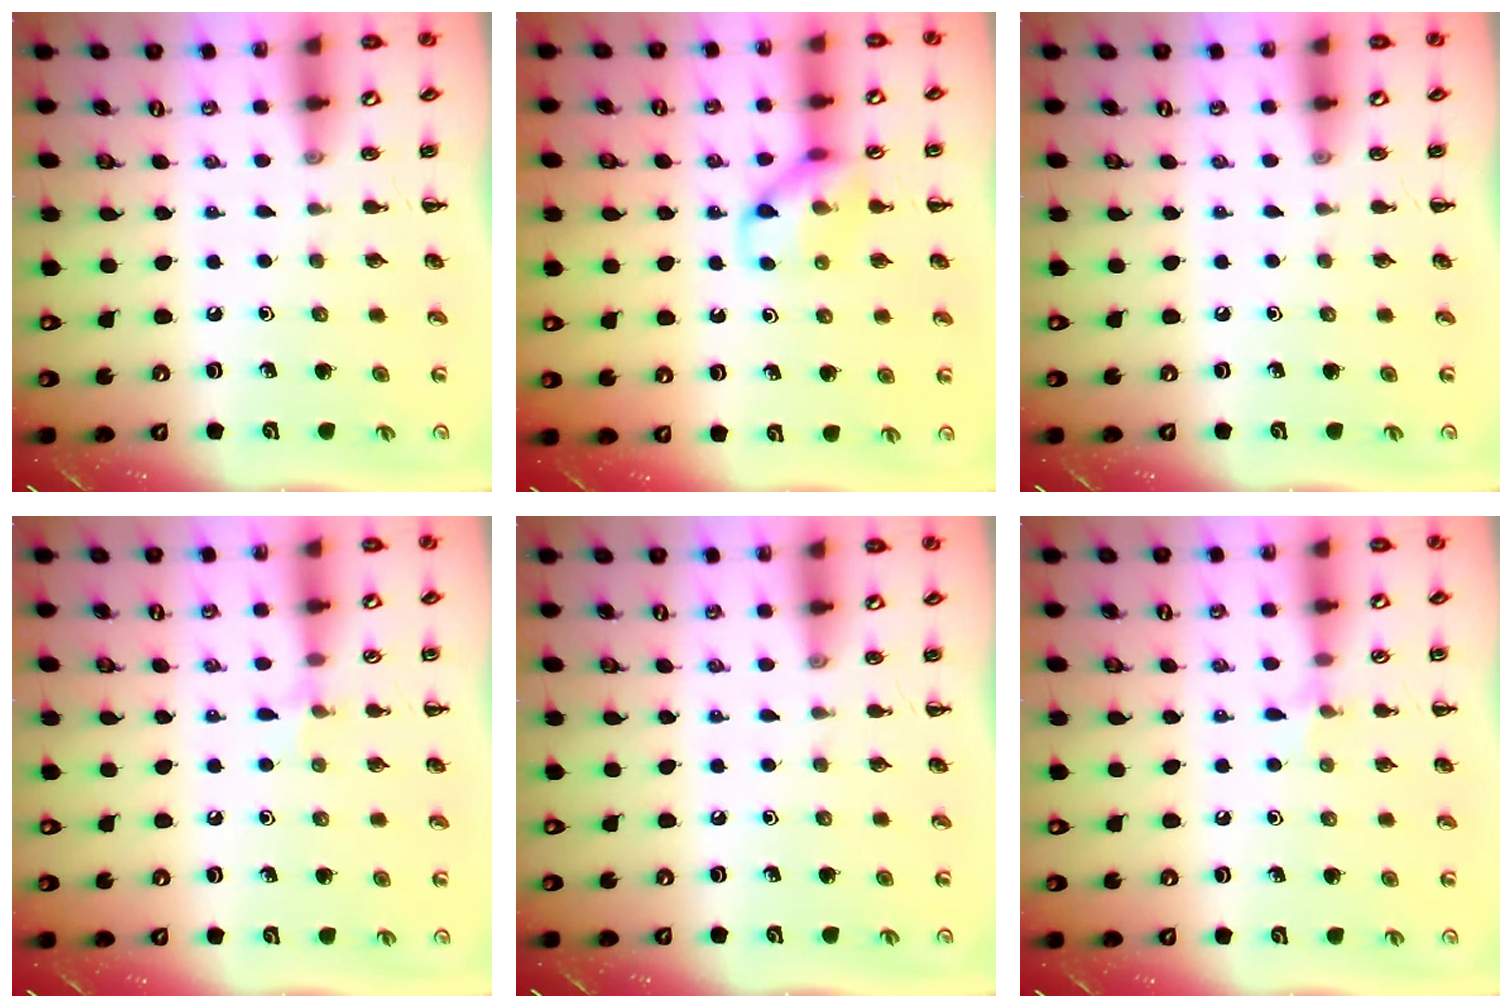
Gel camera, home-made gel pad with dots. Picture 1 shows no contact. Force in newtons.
{"total": 10.0, "press": 10.0, "slide": 0.5}
{"total": 0.0}
{"total": 4.9, "press": 4.6, "slide": 1.5}
{"total": 0.0}
{"total": 4.9, "press": 4.6, "slide": 1.5}